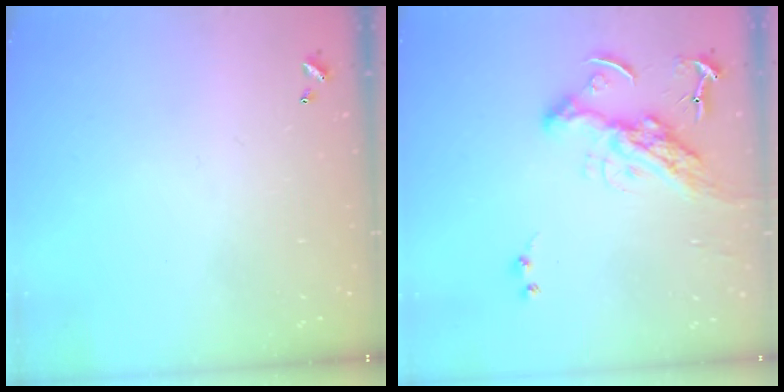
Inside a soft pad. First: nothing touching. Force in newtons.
{"total": 12.7, "press": 12.6, "slide": 1.7}